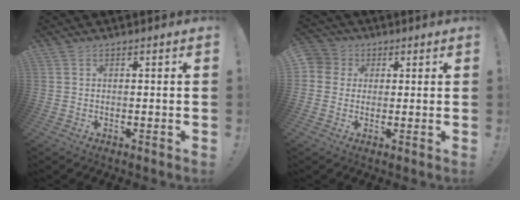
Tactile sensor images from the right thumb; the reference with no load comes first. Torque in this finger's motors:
{"motor_torque": [0.21, -0.39, -0.03, 0.10, 0.04]}